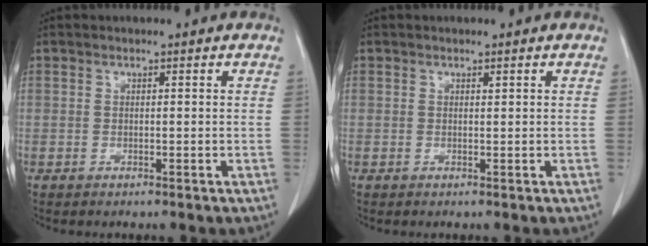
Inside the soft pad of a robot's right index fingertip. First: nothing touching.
{"total": 0.0}